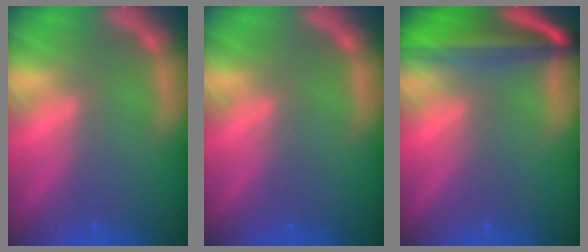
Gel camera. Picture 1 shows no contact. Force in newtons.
{"total": 0.0}
{"total": 9.5}